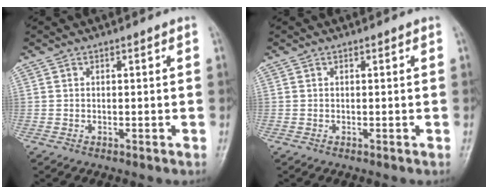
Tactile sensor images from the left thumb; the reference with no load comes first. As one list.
[{"total": 0.0}]